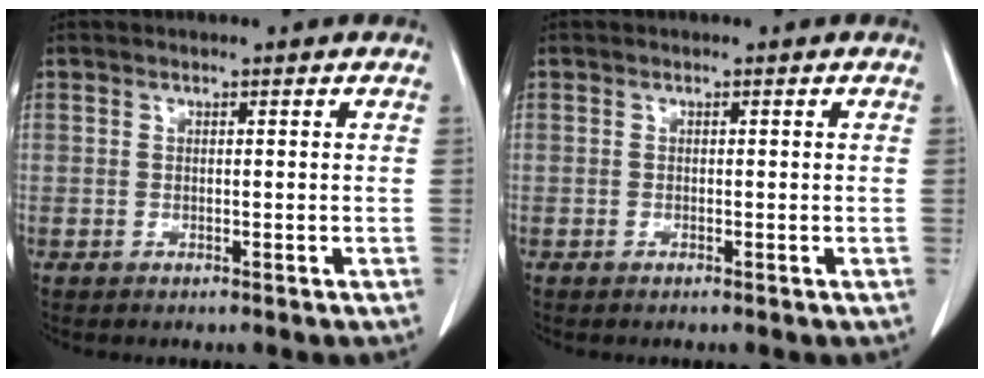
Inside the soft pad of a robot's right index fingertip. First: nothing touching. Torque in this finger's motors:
{"motor_torque": [-0.10, 0.08, -0.08, -0.01]}